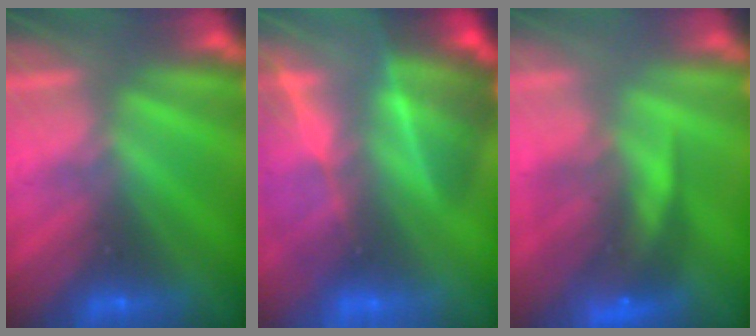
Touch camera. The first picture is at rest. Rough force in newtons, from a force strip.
{"total": 8.2}
{"total": 11.4}